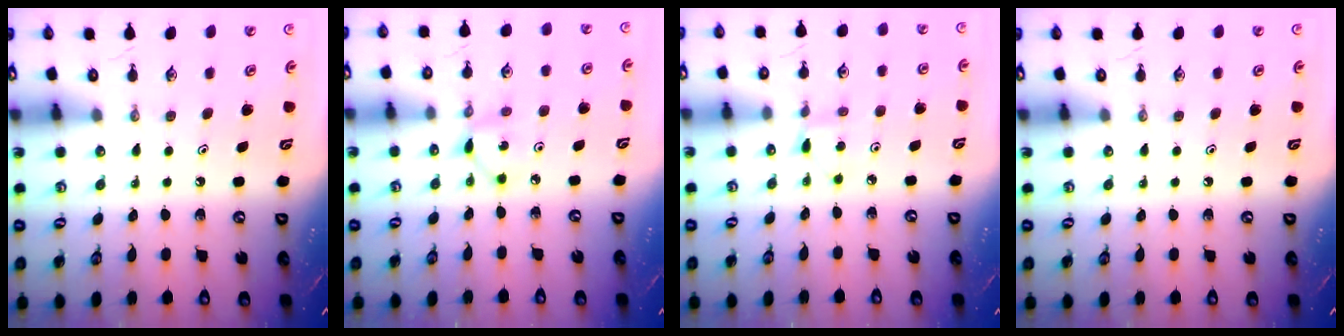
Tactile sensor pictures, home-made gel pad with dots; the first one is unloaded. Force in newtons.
{"total": 2.6, "press": 2.6, "slide": 0.1}
{"total": 2.9, "press": 2.9, "slide": 0.4}
{"total": 0.0}